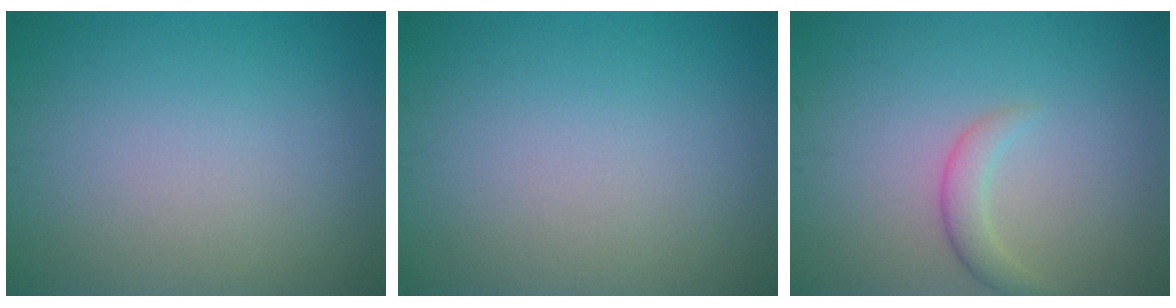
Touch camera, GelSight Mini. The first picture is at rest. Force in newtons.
{"total": 0.0}
{"total": 1.9, "press": 1.9, "slide": 0.0}